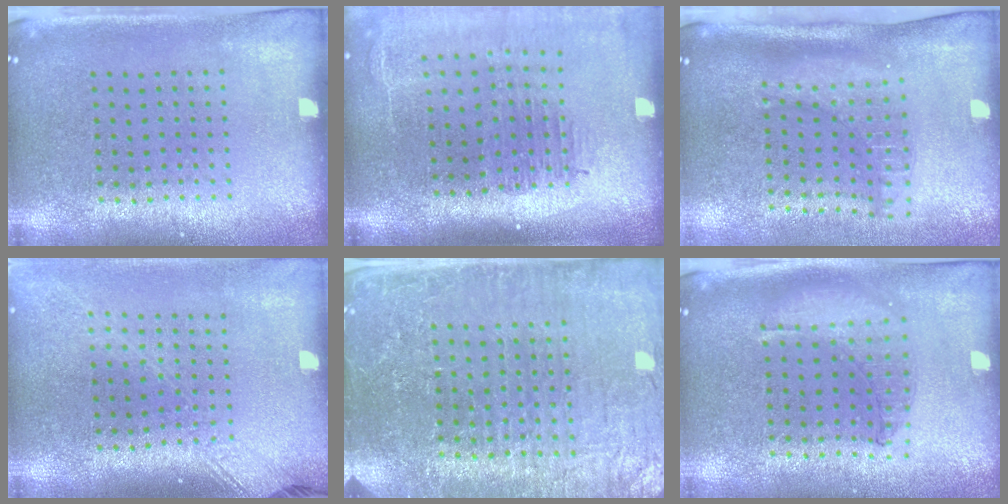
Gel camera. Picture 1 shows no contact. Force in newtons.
{"total": 2.4, "press": 1.9, "slide": 1.4}
{"total": 2.2, "press": 1.7, "slide": 1.5}
{"total": 1.8, "press": 1.4, "slide": 1.2}
{"total": 4.6, "press": 4.3, "slide": 1.5}
{"total": 0.9, "press": 0.9, "slide": 0.3}